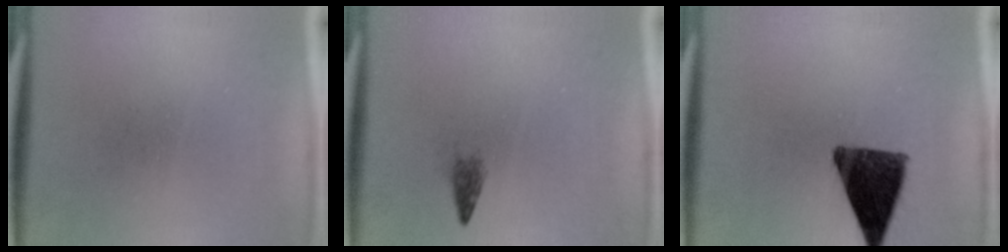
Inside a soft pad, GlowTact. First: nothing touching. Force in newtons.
{"total": 1.3}
{"total": 12.2}